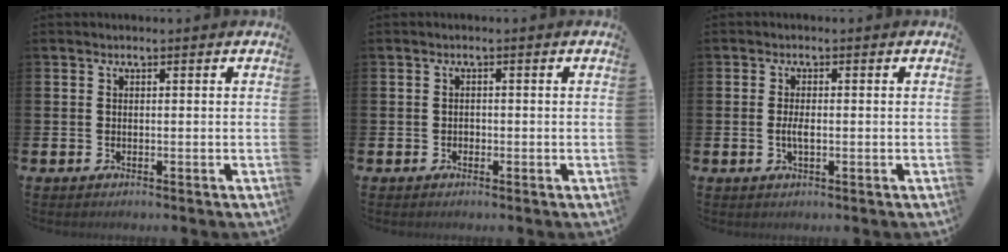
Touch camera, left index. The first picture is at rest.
{"total": 0.8, "force": [-0.4, 0.7, 0.2], "torque": [-0.011, 0.007, -0.008]}
{"total": 2.0, "force": [-0.2, 0.8, 1.9], "torque": [-0.034, -0.001, -0.004]}